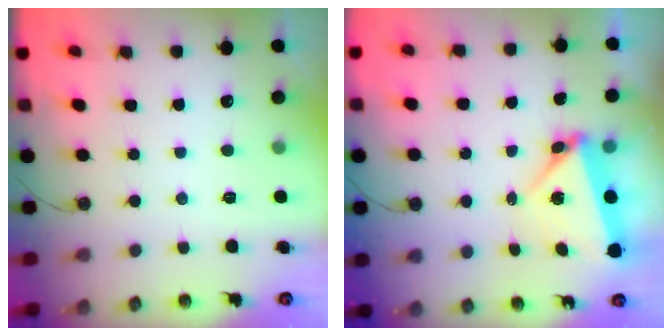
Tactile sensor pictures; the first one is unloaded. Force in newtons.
{"total": 5.6, "press": 5.2, "slide": 1.9}